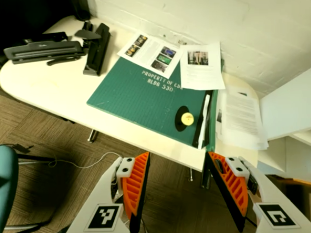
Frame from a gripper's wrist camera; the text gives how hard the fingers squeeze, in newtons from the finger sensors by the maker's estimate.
{"total": 0.0}